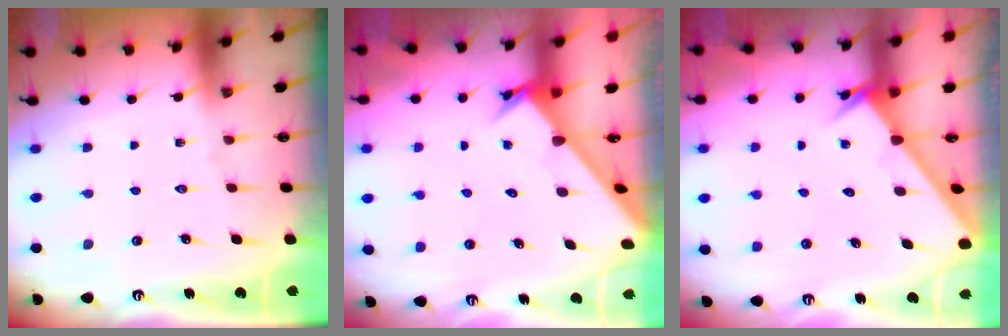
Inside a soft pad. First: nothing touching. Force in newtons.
{"total": 2.6, "press": 2.6, "slide": 0.3}
{"total": 2.3, "press": 2.3, "slide": 0.2}